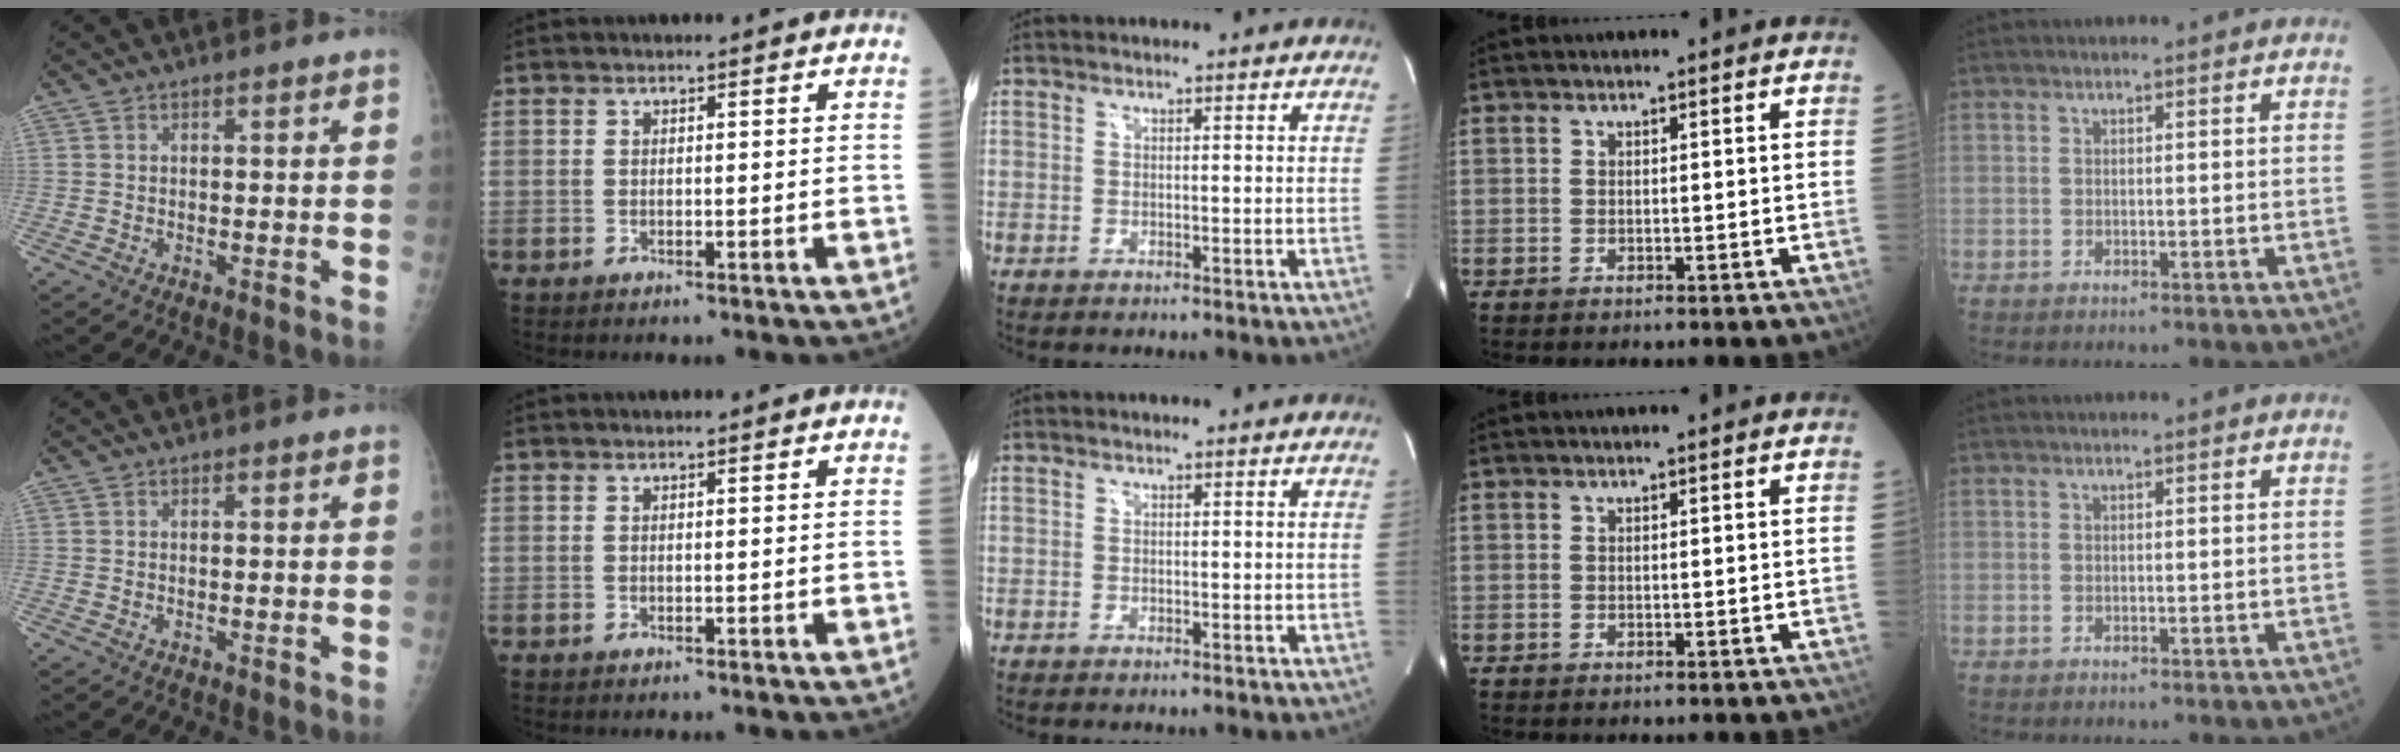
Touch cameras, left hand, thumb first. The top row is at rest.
{}